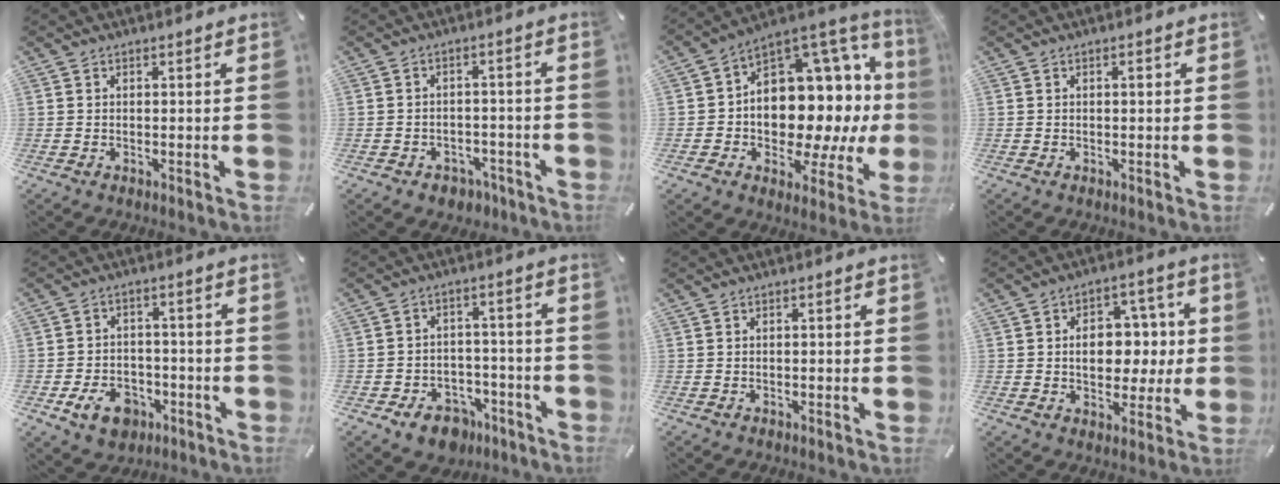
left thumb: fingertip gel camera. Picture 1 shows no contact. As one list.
[{"total": 4.7, "force": [-2.8, 3.4, 1.5], "torque": [-0.026, 0.017, -0.051]}, {"total": 16.8, "force": [0.3, 11.9, 11.9], "torque": [-0.147, -0.052, 0.011]}, {"total": 0.9, "force": [0.2, 0.4, 0.8], "torque": [-0.008, 0.000, 0.000]}, {"total": 9.1, "force": [-4.3, 6.6, 4.6], "torque": [-0.092, 0.022, -0.078]}, {"total": 9.1, "force": [-5.8, 6.0, 3.5], "torque": [-0.054, 0.050, -0.098]}, {"total": 0.6, "force": [-0.4, 0.2, 0.4], "torque": [-0.009, -0.001, -0.007]}, {"total": 10.9, "force": [0.3, 8.4, 6.9], "torque": [-0.092, 0.007, 0.008]}]